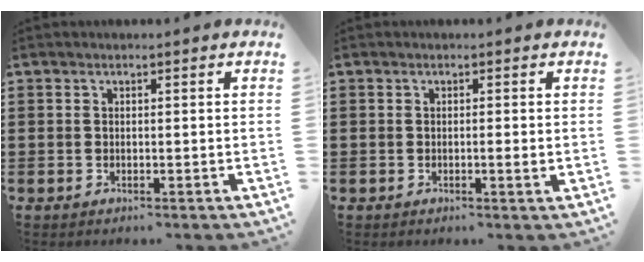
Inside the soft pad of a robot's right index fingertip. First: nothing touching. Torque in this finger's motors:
{"motor_torque": [0.01, -0.09, 0.01, 0.04]}